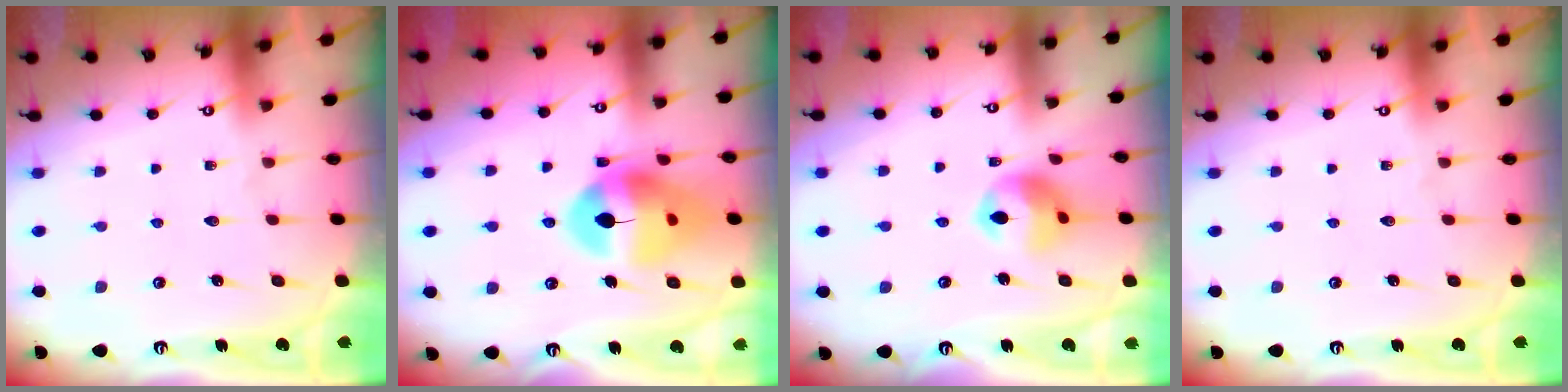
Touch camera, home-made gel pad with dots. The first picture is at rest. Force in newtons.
{"total": 16.3, "press": 16.2, "slide": 2.2}
{"total": 10.9, "press": 10.8, "slide": 1.6}
{"total": 0.0}